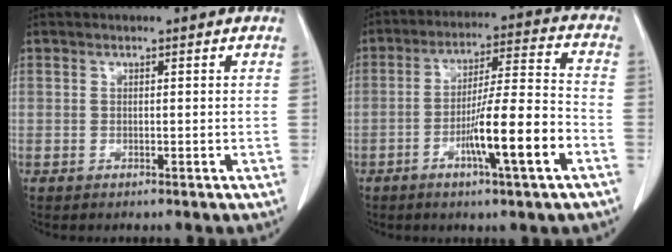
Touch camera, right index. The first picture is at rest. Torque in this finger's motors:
{"motor_torque": [1.79, -0.35, 0.87, 0.21]}